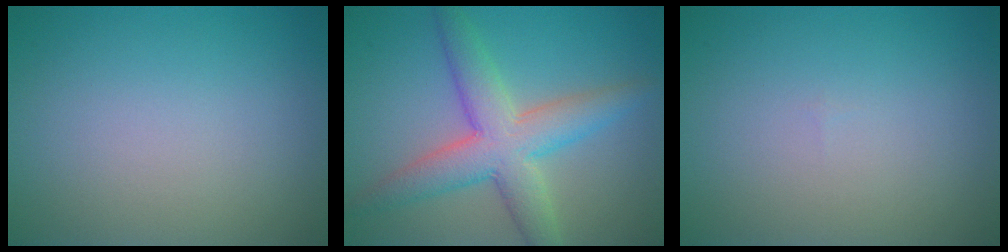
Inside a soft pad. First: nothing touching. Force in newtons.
{"total": 6.3, "press": 6.3, "slide": 0.3}
{"total": 0.0}